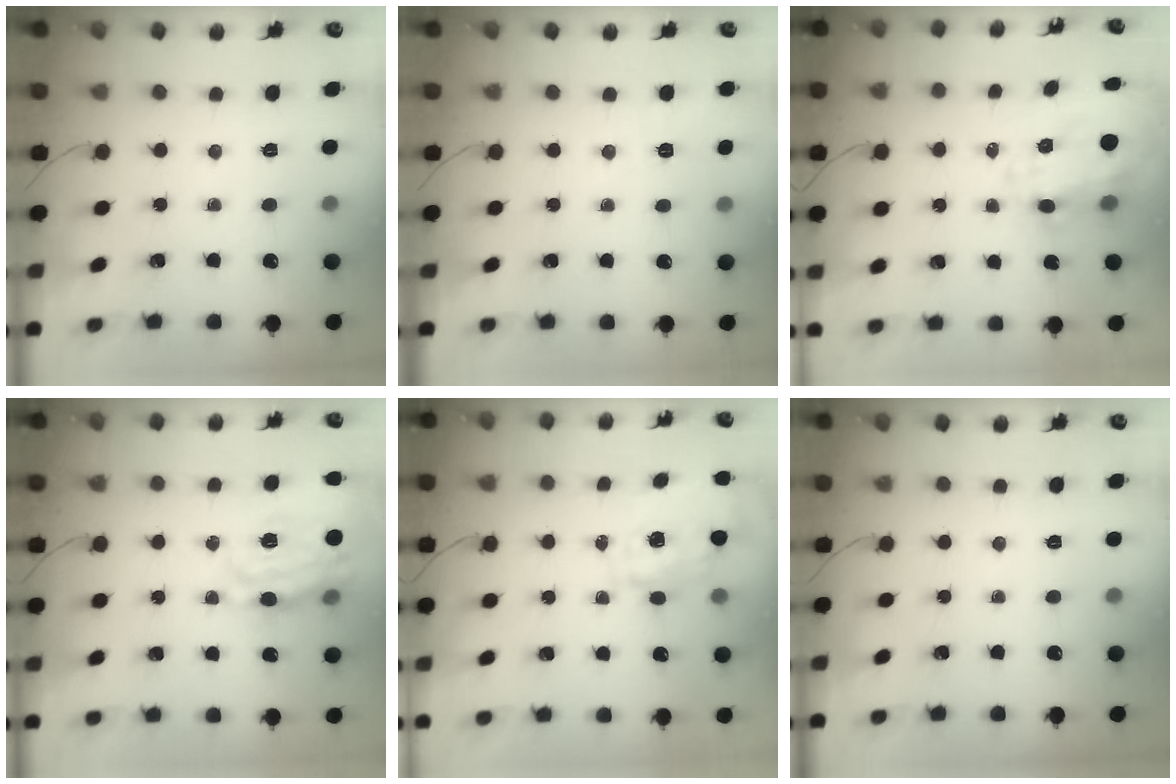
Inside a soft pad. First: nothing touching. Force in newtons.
{"total": 2.4, "press": 1.4, "slide": 2.0}
{"total": 8.0, "press": 7.7, "slide": 2.1}
{"total": 20.6, "press": 20.4, "slide": 2.6}
{"total": 1.5, "press": 1.5, "slide": 0.5}
{"total": 0.0}